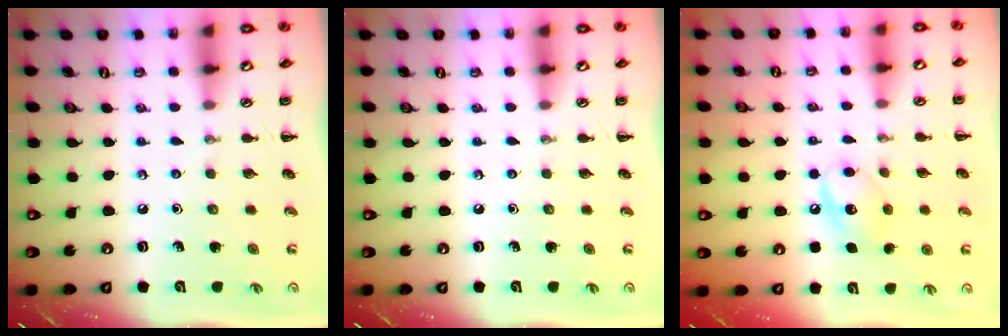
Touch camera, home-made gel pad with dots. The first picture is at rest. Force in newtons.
{"total": 0.0}
{"total": 9.2, "press": 9.2, "slide": 1.0}